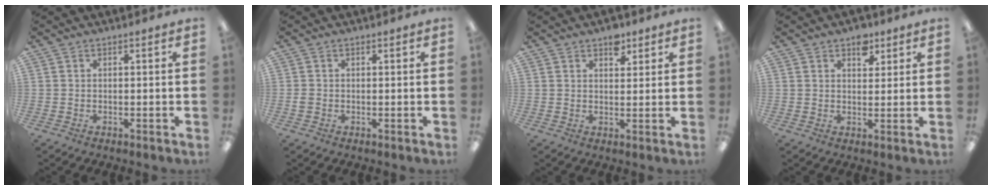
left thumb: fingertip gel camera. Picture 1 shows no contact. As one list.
[{"total": 1.0, "force": [-0.1, 0.9, 0.4], "torque": [-0.008, 0.005, -0.004]}, {"total": 4.3, "force": [3.0, 2.3, 1.9], "torque": [-0.003, -0.018, 0.047]}, {"total": 5.3, "force": [3.1, 3.2, 2.8], "torque": [-0.021, -0.012, 0.050]}]